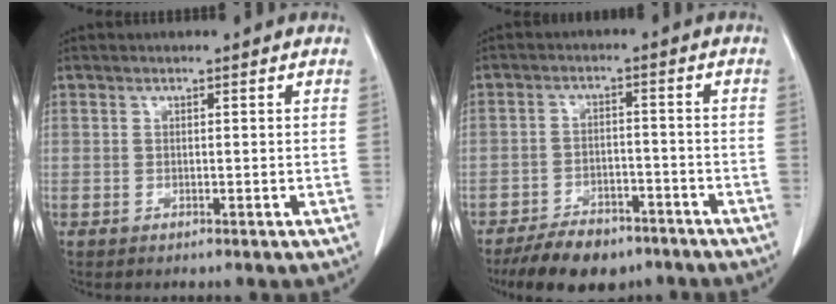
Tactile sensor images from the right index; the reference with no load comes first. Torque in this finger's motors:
{"motor_torque": [0.61, -0.62, 0.22, 0.01]}